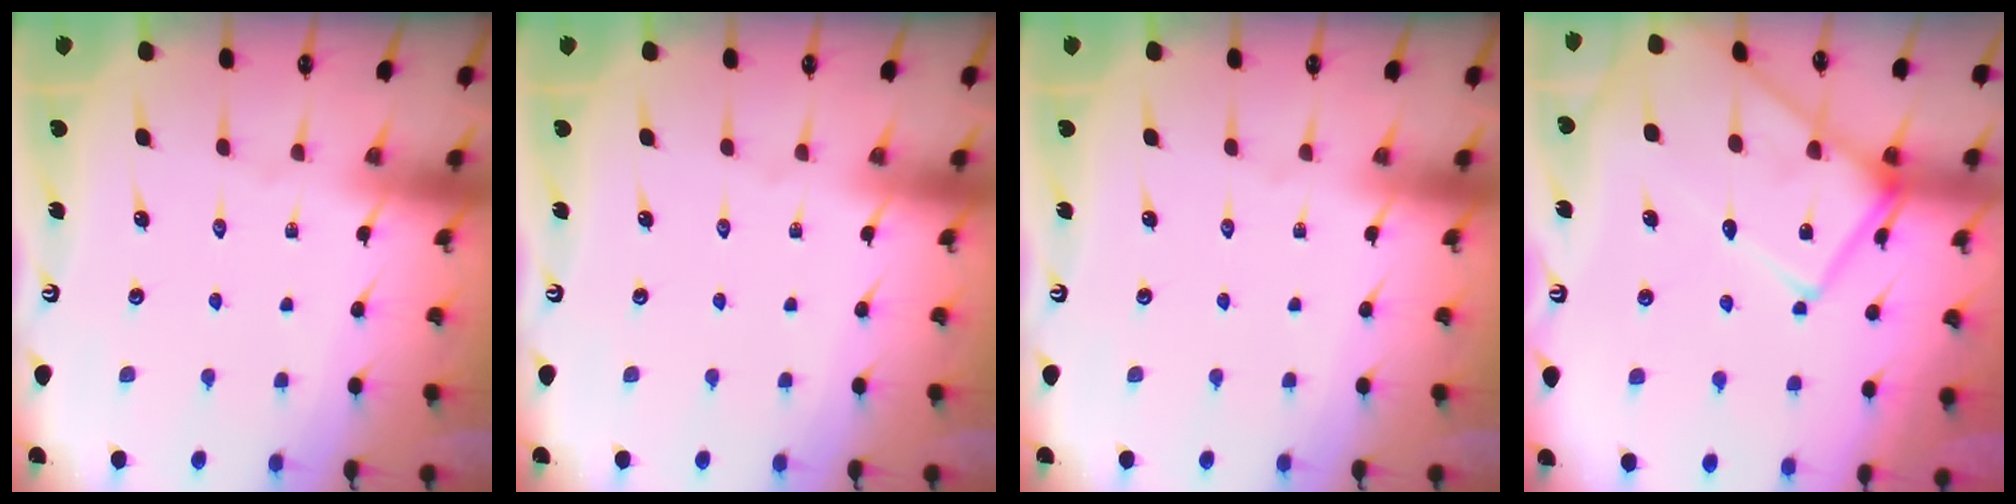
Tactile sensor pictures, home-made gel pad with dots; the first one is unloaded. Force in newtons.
{"total": 0.0}
{"total": 0.0}
{"total": 14.1, "press": 14.1, "slide": 1.2}